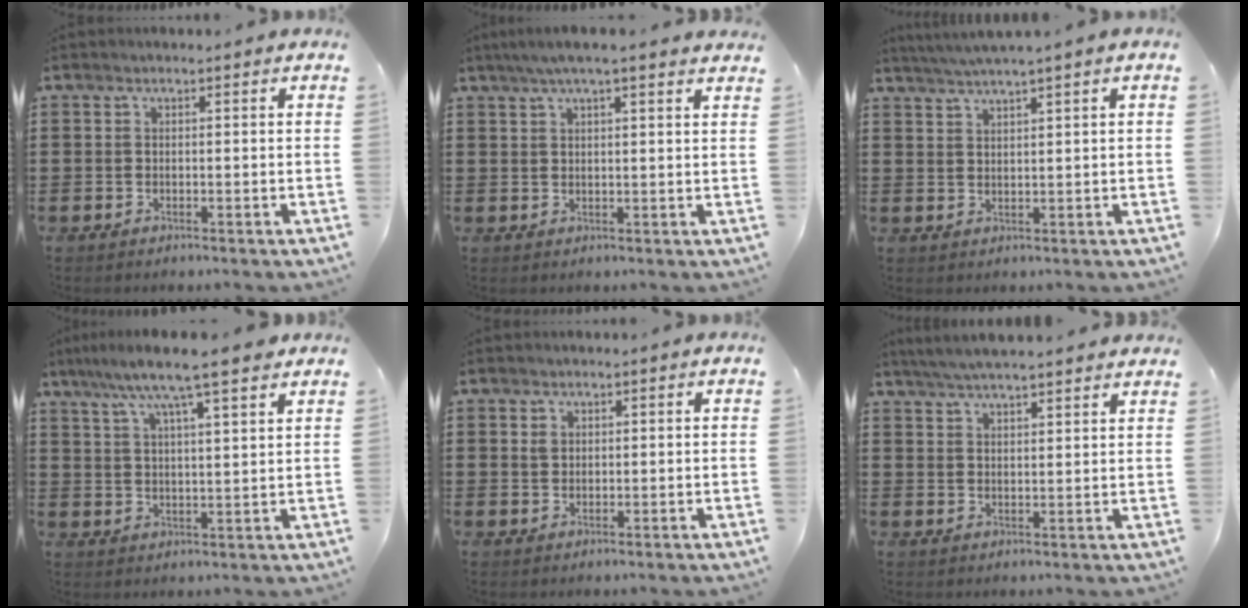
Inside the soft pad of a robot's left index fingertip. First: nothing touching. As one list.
[{"total": 3.8, "force": [2.9, 0.0, 2.5], "torque": [-0.054, -0.002, 0.052]}, {"total": 2.4, "force": [2.0, -0.7, 1.2], "torque": [-0.026, -0.005, 0.036]}, {"total": 8.4, "force": [6.5, 0.6, 5.2], "torque": [-0.120, -0.015, 0.114]}, {"total": 1.4, "force": [0.7, 1.0, 0.6], "torque": [-0.014, 0.004, 0.014]}, {"total": 4.3, "force": [4.1, -0.2, 1.2], "torque": [-0.036, -0.010, 0.074]}]